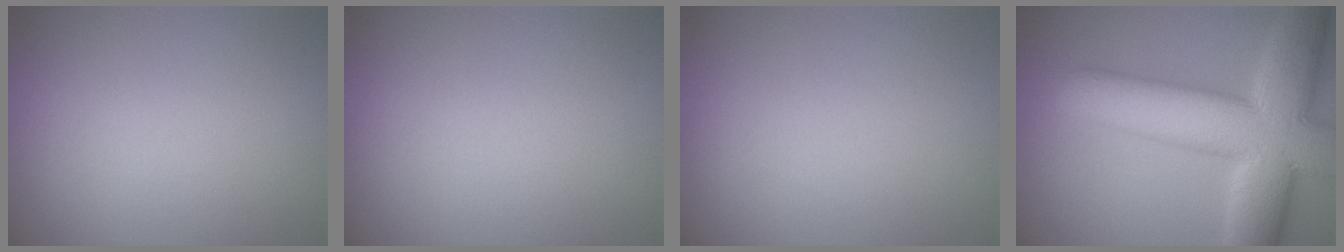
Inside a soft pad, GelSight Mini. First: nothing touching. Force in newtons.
{"total": 0.0}
{"total": 0.0}
{"total": 12.9, "press": 12.9, "slide": 0.6}